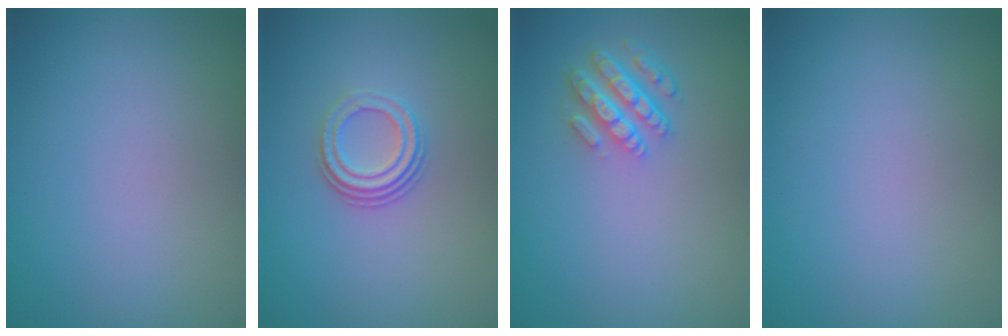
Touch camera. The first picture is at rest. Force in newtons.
{"total": 3.0, "press": 2.2, "slide": 2.0}
{"total": 4.3, "press": 3.2, "slide": 2.8}
{"total": 0.0}